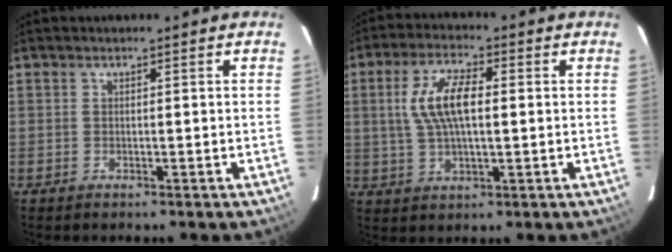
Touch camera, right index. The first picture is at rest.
{"total": 9.6, "force": [1.3, 3.8, 8.7], "torque": [-0.175, 0.013, 0.027]}